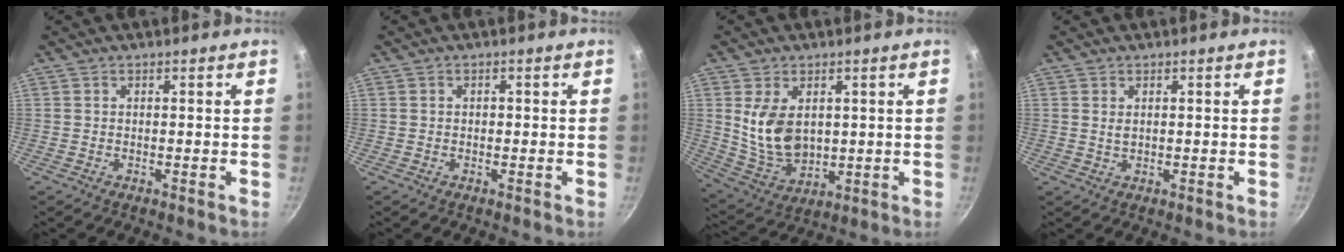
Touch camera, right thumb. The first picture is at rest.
{"total": 0.7, "force": [0.0, 0.6, 0.4], "torque": [-0.002, 0.005, 0.000]}
{"total": 11.3, "force": [2.2, 7.5, 8.2], "torque": [-0.134, -0.026, 0.061]}
{"total": 1.4, "force": [0.5, 0.8, 1.0], "torque": [-0.018, -0.001, 0.010]}